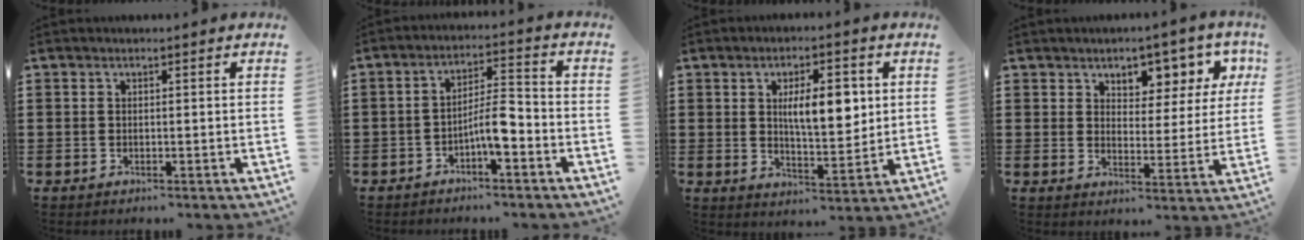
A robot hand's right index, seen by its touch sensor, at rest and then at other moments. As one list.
[{"total": 5.8, "force": [-2.7, 1.6, 4.9], "torque": [-0.087, 0.010, -0.051]}, {"total": 8.1, "force": [1.9, 3.2, 7.2], "torque": [-0.118, -0.001, 0.026]}, {"total": 5.1, "force": [4.0, 2.9, 1.0], "torque": [-0.033, -0.024, 0.066]}]